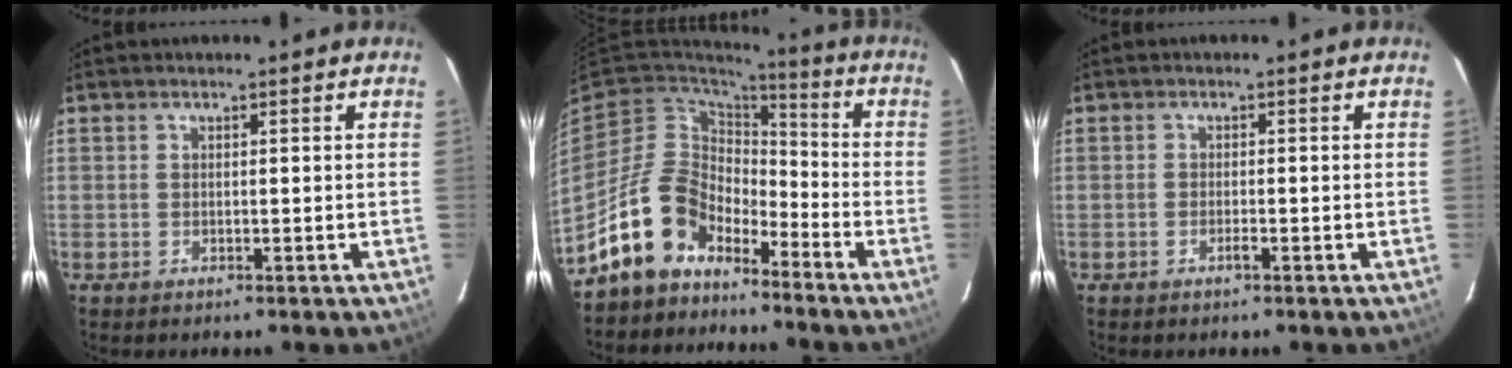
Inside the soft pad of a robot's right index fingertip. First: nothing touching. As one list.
[{"total": 12.6, "force": [-8.8, 8.1, 4.2], "torque": [-0.105, 0.025, -0.149]}, {"total": 1.3, "force": [-0.8, 0.3, 1.0], "torque": [-0.021, 0.002, -0.014]}]